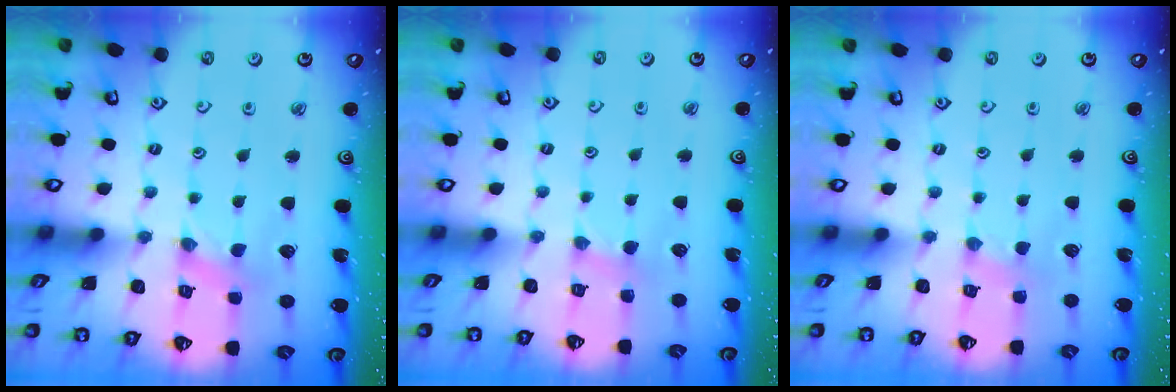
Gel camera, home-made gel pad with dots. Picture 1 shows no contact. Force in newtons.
{"total": 2.7, "press": 2.7, "slide": 0.4}
{"total": 1.8, "press": 1.7, "slide": 0.2}